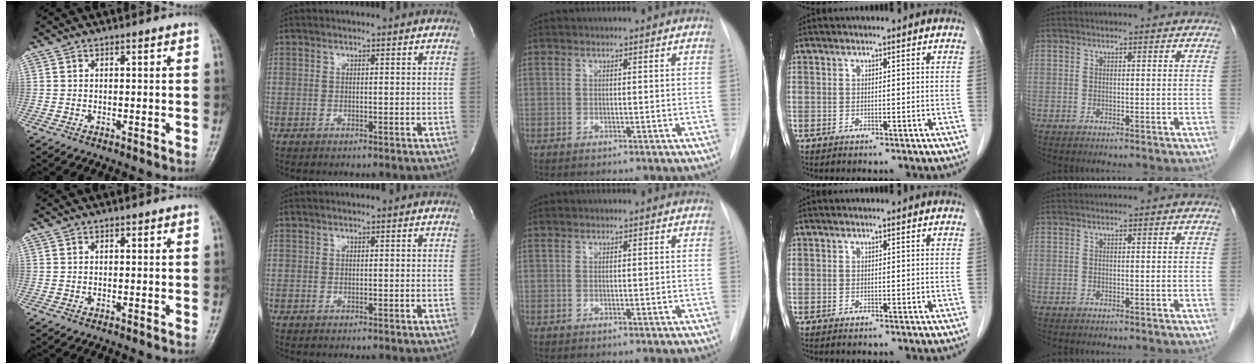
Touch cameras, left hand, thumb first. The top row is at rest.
{}